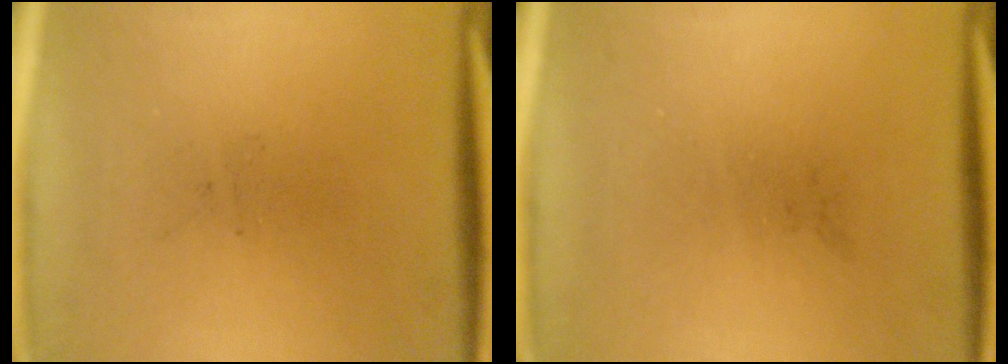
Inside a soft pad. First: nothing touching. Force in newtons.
{"total": 0.0}